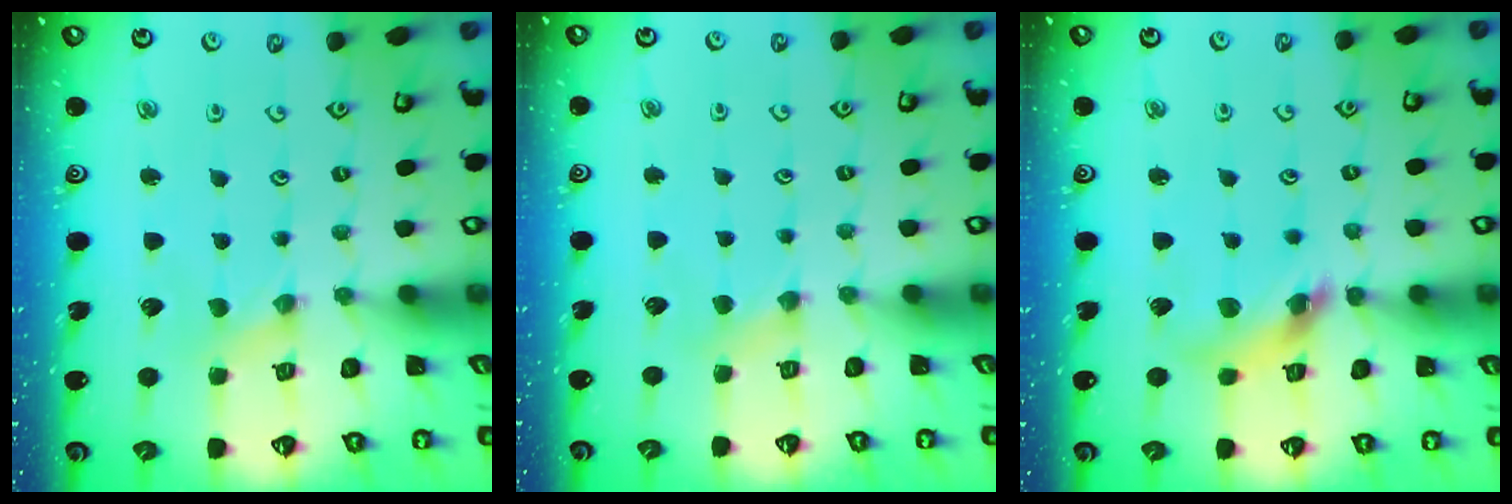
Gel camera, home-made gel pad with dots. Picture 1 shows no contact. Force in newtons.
{"total": 2.9, "press": 2.8, "slide": 0.5}
{"total": 10.1, "press": 10.1, "slide": 1.0}